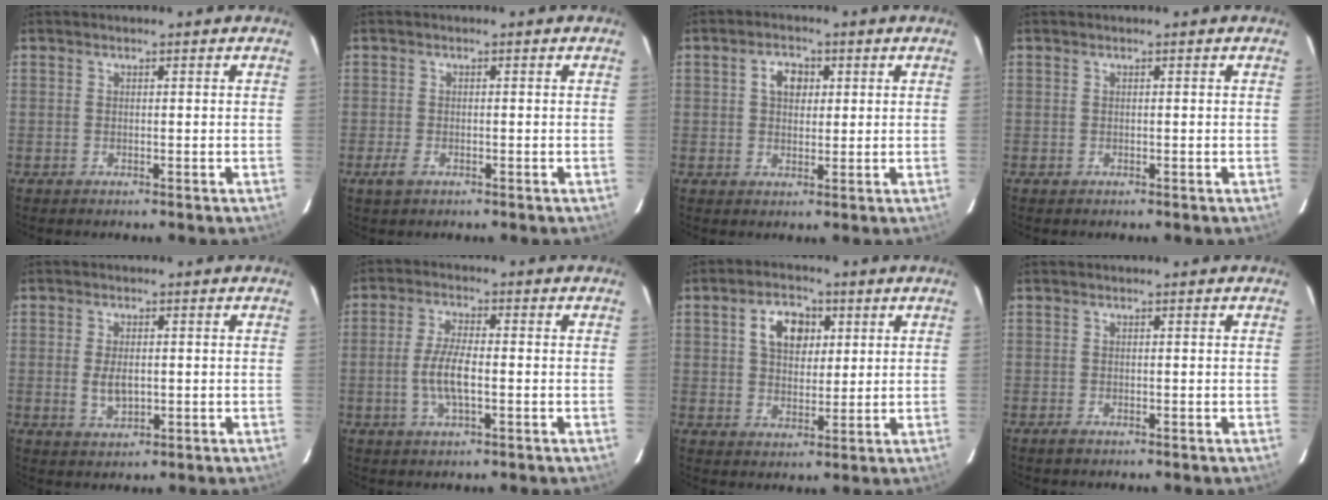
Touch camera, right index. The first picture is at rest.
{"total": 2.4, "force": [-1.4, 1.4, 1.5], "torque": [-0.030, -0.003, -0.025]}
{"total": 4.2, "force": [1.2, 3.0, 2.6], "torque": [-0.041, 0.013, 0.021]}
{"total": 0.0}
{"total": 4.3, "force": [-0.4, 2.4, 3.5], "torque": [-0.068, -0.005, -0.002]}
{"total": 6.5, "force": [-1.3, 1.9, 6.1], "torque": [-0.124, -0.001, -0.026]}
{"total": 7.8, "force": [2.7, 5.2, 5.1], "torque": [-0.086, 0.022, 0.048]}
{"total": 0.8, "force": [-0.5, 0.2, 0.5], "torque": [-0.009, -0.001, -0.010]}